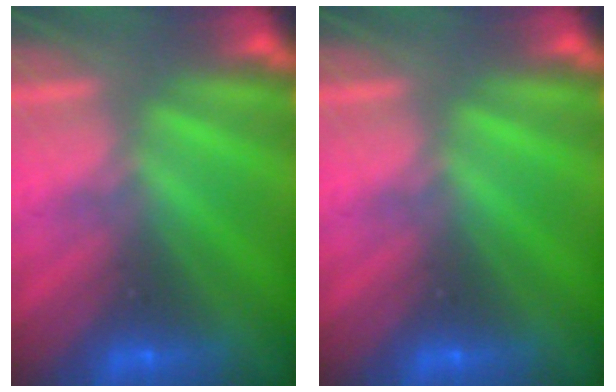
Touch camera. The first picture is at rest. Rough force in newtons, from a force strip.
{"total": 0.0}